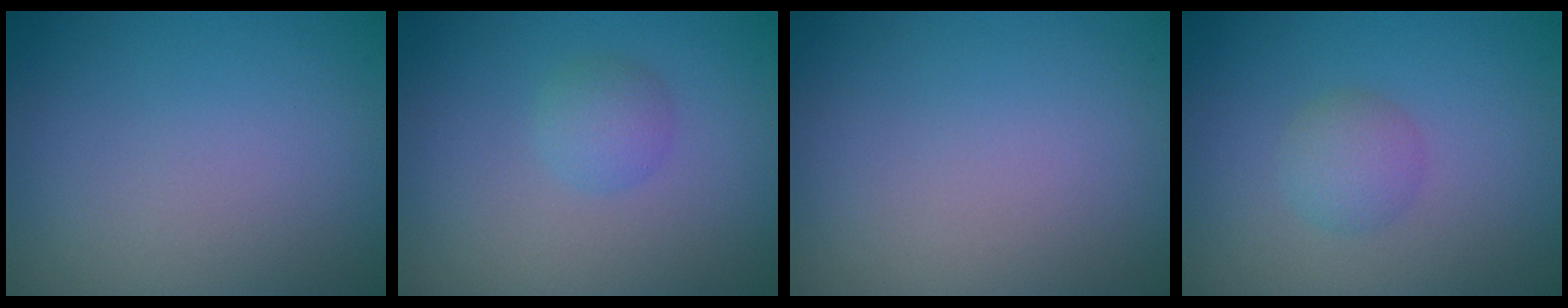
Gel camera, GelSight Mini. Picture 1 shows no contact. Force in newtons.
{"total": 1.8, "press": 1.8, "slide": 0.2}
{"total": 0.0}
{"total": 1.9, "press": 1.9, "slide": 0.0}